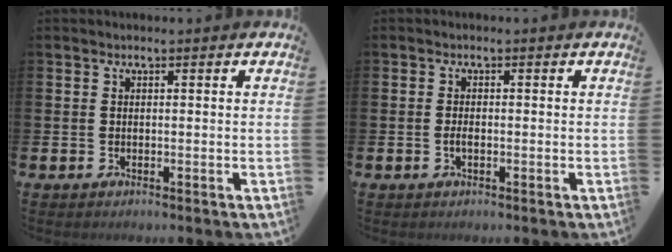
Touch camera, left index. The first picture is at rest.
{"total": 1.1, "force": [-0.3, 0.5, 0.9], "torque": [-0.013, 0.000, -0.008]}